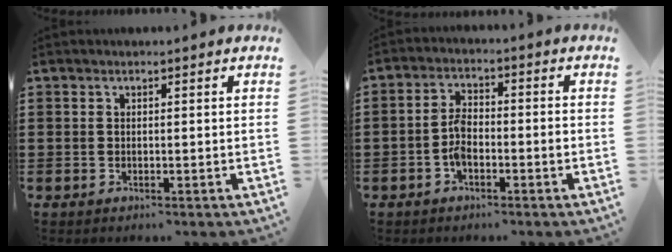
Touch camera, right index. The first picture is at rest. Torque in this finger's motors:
{"motor_torque": [0.99, -0.68, 0.14, 0.09]}